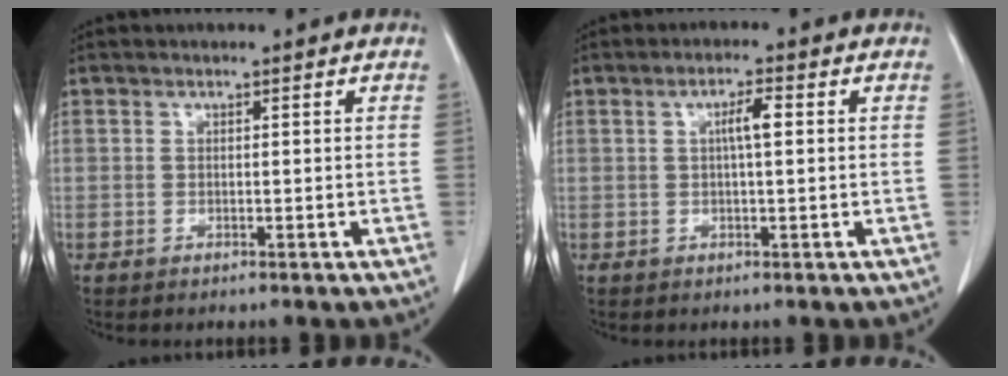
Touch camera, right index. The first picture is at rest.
{"total": 3.0, "force": [0.5, 0.3, 3.0], "torque": [-0.053, 0.004, 0.008]}